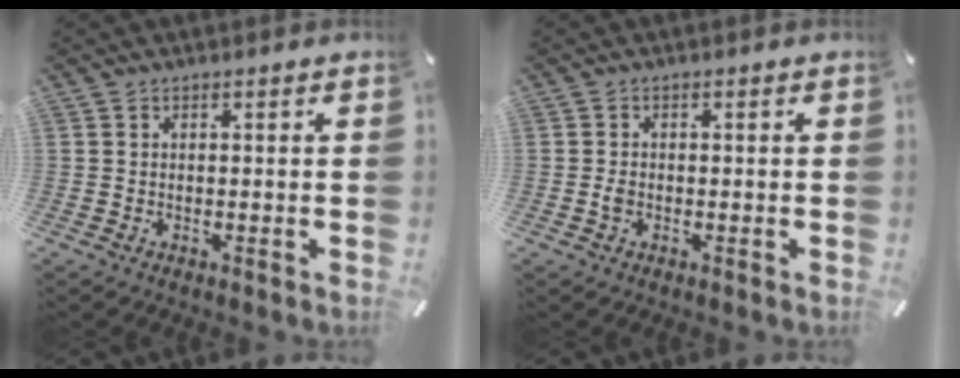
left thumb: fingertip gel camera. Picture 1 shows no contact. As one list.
[{"total": 1.4, "force": [-0.4, 0.9, 1.0], "torque": [-0.018, 0.003, -0.009]}]